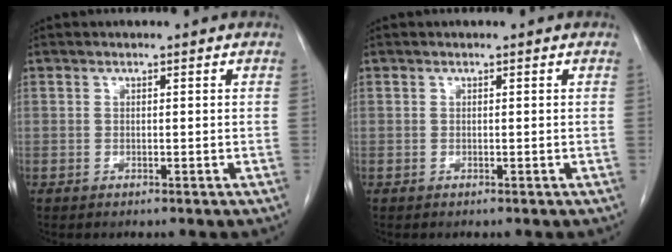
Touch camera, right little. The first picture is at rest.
{"total": 0.0}